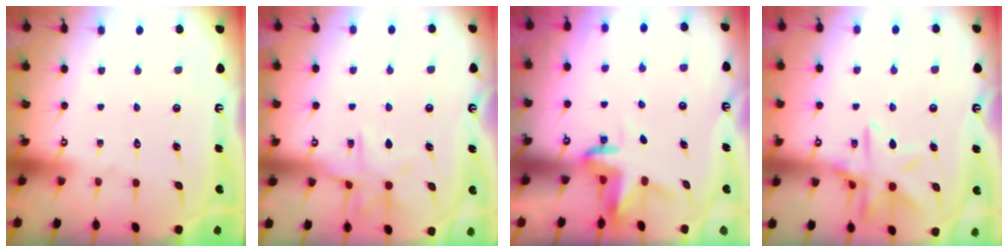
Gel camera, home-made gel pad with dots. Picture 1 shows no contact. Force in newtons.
{"total": 9.6, "press": 9.6, "slide": 0.7}
{"total": 3.4, "press": 3.4, "slide": 0.2}
{"total": 13.8, "press": 13.7, "slide": 1.0}